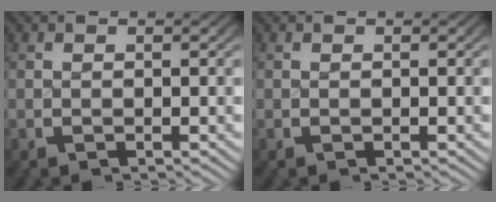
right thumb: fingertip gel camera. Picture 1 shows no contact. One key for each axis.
{"total": 0.0}